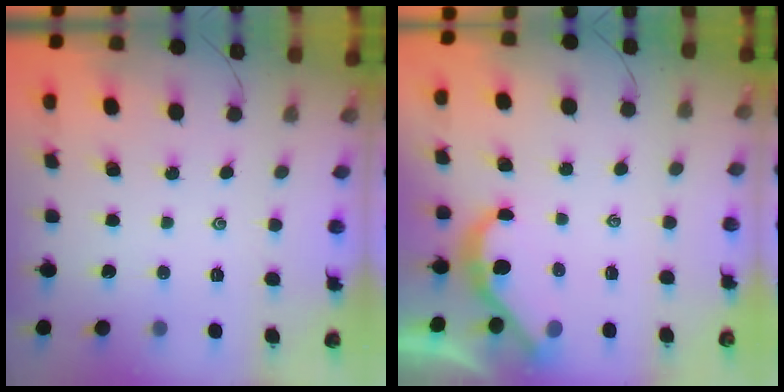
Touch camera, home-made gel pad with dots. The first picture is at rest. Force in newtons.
{"total": 4.2, "press": 4.2, "slide": 0.5}